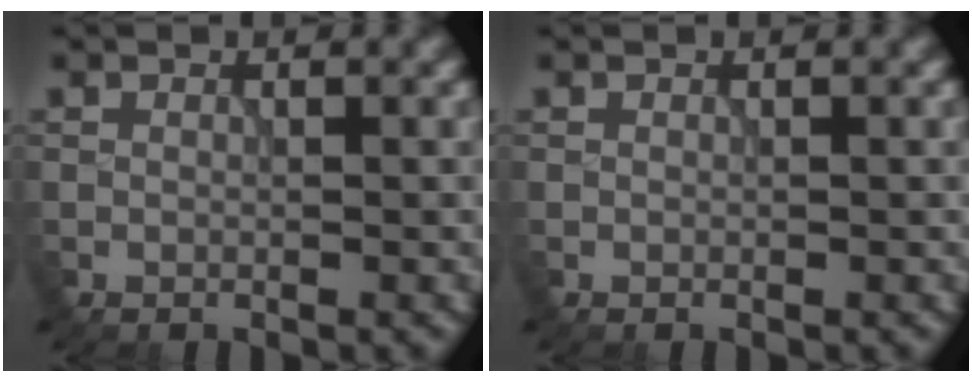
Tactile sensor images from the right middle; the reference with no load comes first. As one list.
[{"total": 0.0}]